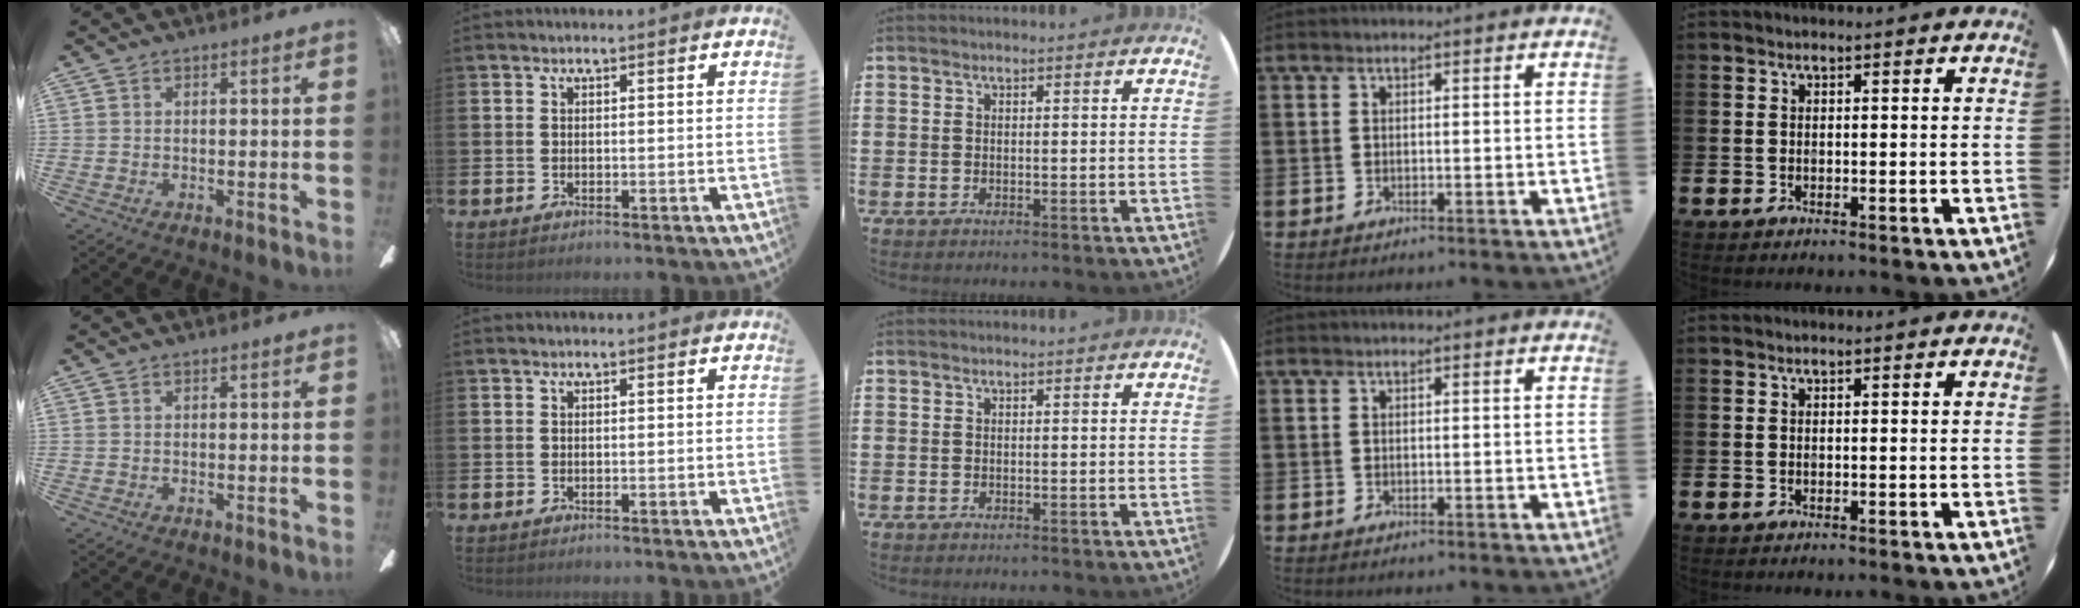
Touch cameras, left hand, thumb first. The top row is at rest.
{}